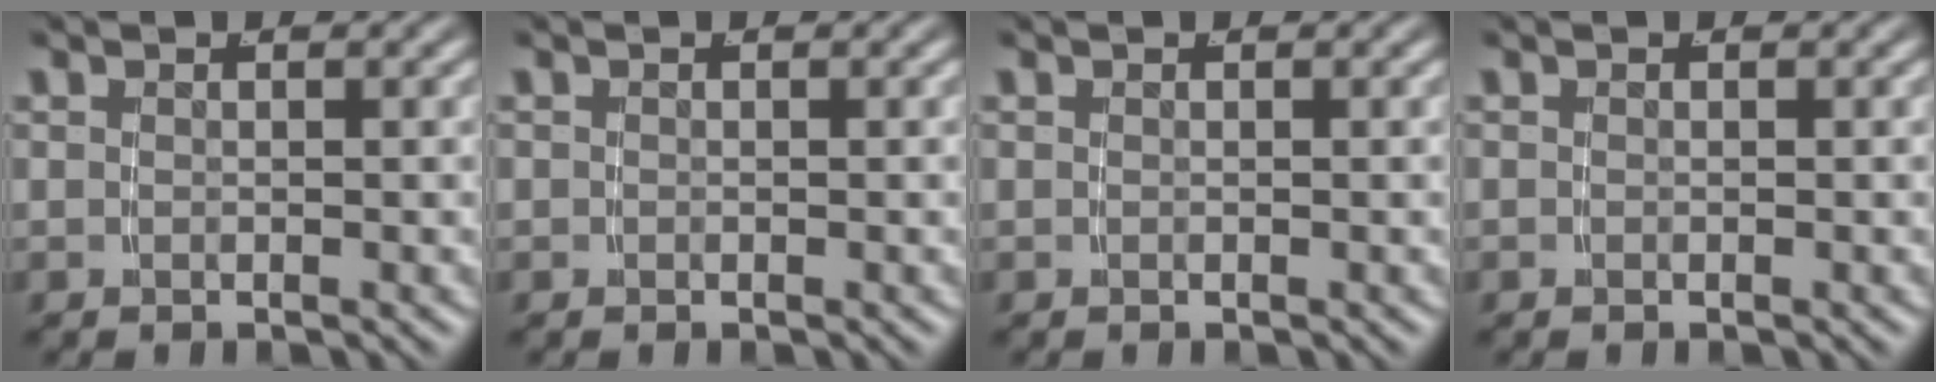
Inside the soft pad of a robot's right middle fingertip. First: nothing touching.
{"total": 0.0}
{"total": 0.0}
{"total": 0.0}